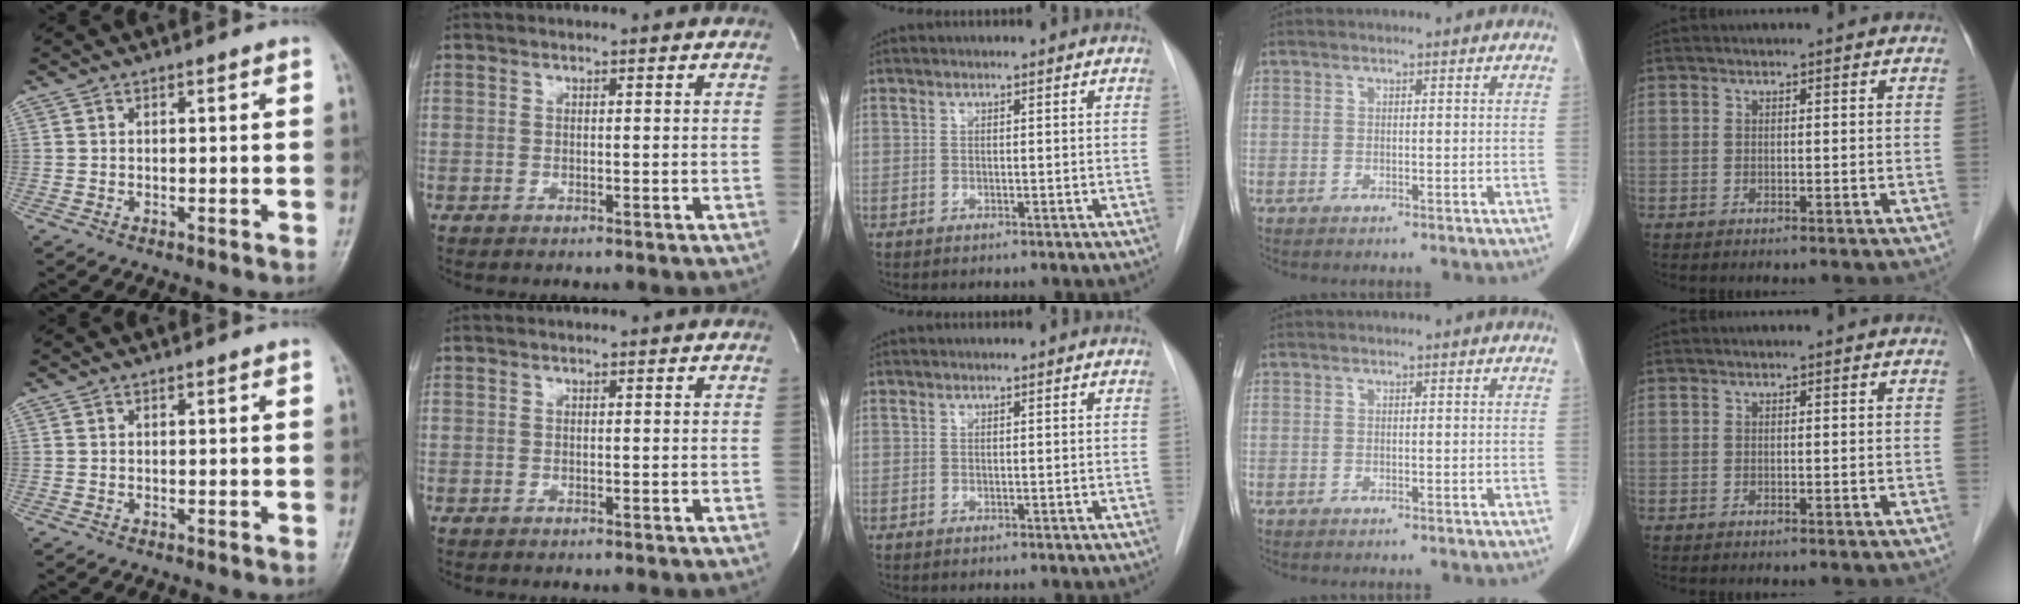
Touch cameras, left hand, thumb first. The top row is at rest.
{}